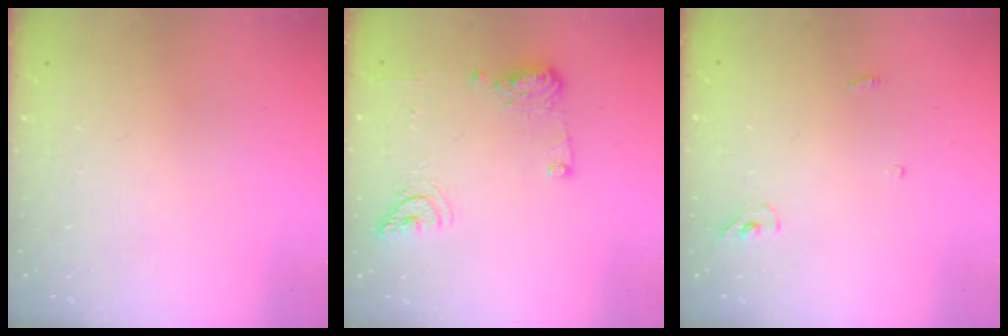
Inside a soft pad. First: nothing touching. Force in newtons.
{"total": 13.7, "press": 12.7, "slide": 5.1}
{"total": 3.6, "press": 3.4, "slide": 1.1}